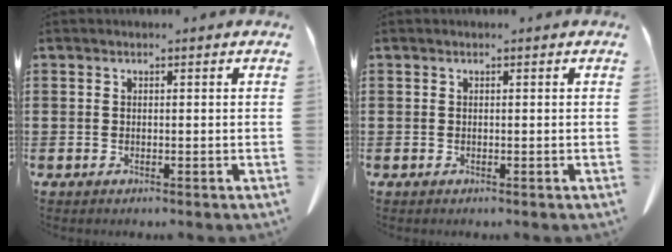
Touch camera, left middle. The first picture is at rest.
{"total": 0.0}